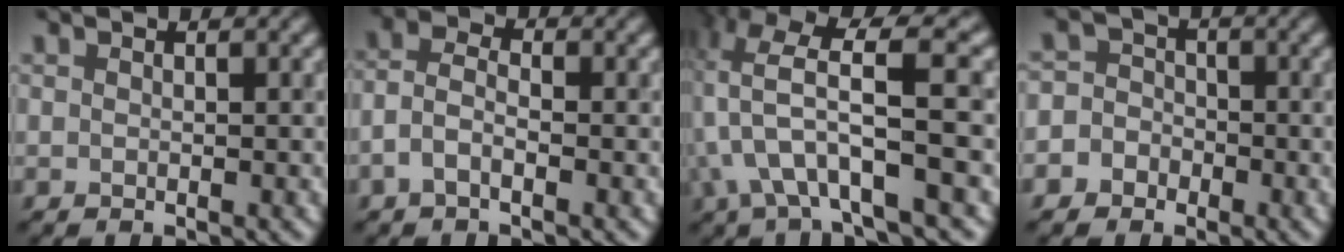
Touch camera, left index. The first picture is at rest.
{"total": 2.5, "force": [-1.1, 1.3, 1.8], "torque": [-0.041, 0.011, -0.033]}
{"total": 7.4, "force": [-1.3, 2.4, 6.9], "torque": [-0.129, 0.009, -0.022]}
{"total": 4.4, "force": [-2.1, 3.9, 0.5], "torque": [0.022, 0.009, -0.057]}